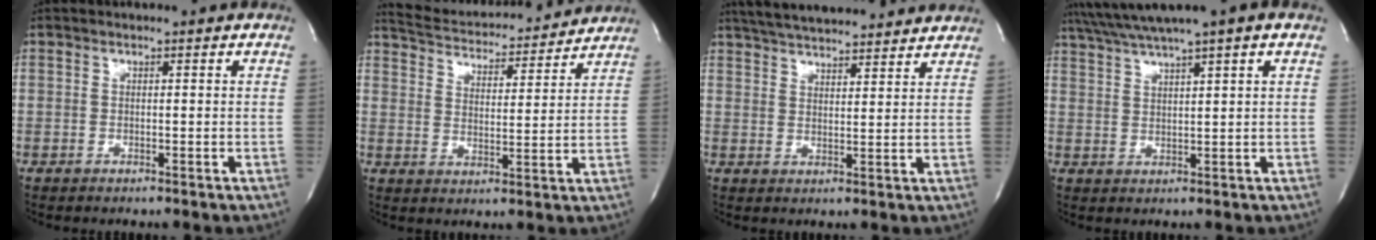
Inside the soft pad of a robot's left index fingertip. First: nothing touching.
{"total": 16.4, "force": [15.6, 2.6, 4.2], "torque": [-0.068, 0.015, 0.227]}
{"total": 17.1, "force": [15.5, 3.0, 6.5], "torque": [-0.109, 0.038, 0.223]}
{"total": 8.5, "force": [6.5, -1.0, 5.4], "torque": [-0.097, 0.034, 0.106]}